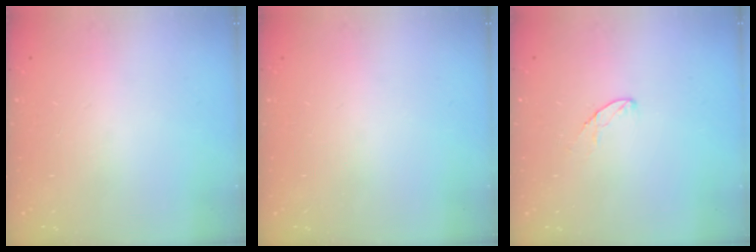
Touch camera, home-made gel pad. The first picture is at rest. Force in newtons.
{"total": 0.0}
{"total": 4.9, "press": 4.9, "slide": 0.5}